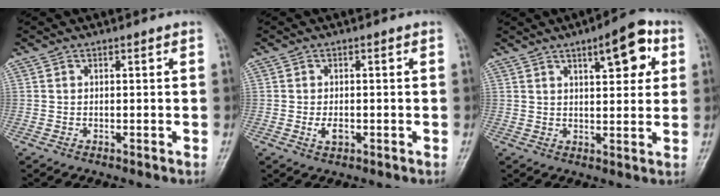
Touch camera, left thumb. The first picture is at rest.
{"total": 2.5, "force": [-0.6, 1.3, 2.0], "torque": [-0.036, 0.001, -0.011]}
{"total": 9.4, "force": [4.1, 3.5, 7.8], "torque": [-0.080, -0.009, 0.051]}